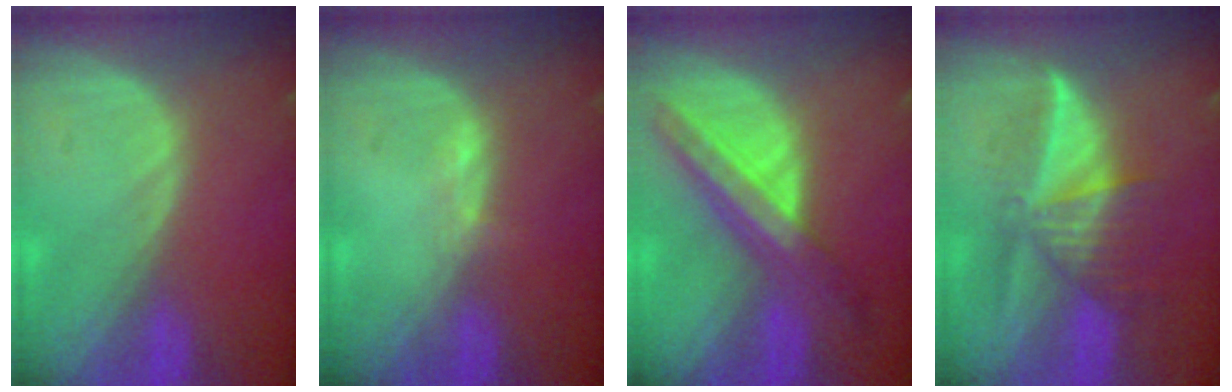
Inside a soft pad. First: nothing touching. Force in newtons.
{"total": 1.0, "press": 0.8, "slide": 0.5}
{"total": 8.8, "press": 7.6, "slide": 4.4}
{"total": 6.5, "press": 6.4, "slide": 0.8}